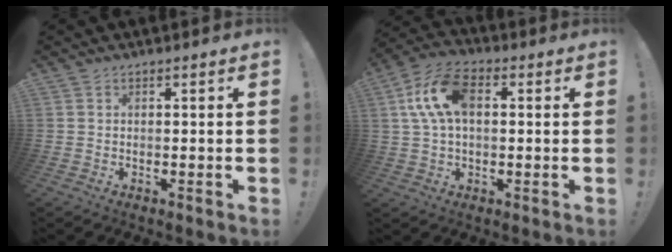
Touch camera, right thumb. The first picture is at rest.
{"total": 13.0, "force": [2.3, 7.8, 10.2], "torque": [-0.194, 0.012, 0.046]}